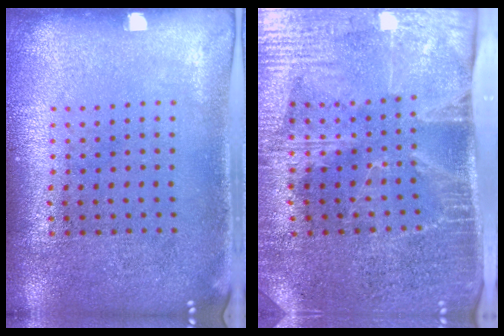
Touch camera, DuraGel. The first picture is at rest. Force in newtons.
{"total": 4.2, "press": 3.5, "slide": 2.2}